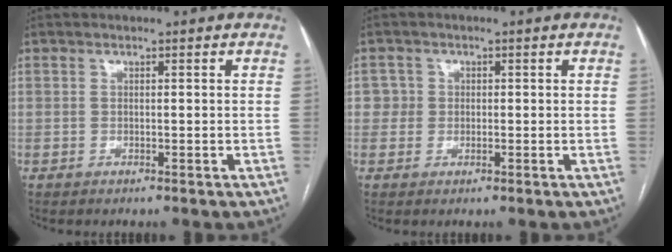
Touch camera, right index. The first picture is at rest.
{"total": 2.1, "force": [0.1, 2.1, -0.1], "torque": [0.018, 0.007, -0.004]}